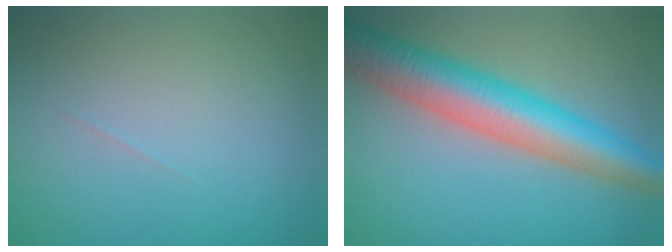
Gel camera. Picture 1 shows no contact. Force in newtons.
{"total": 8.4, "press": 8.4, "slide": 0.3}